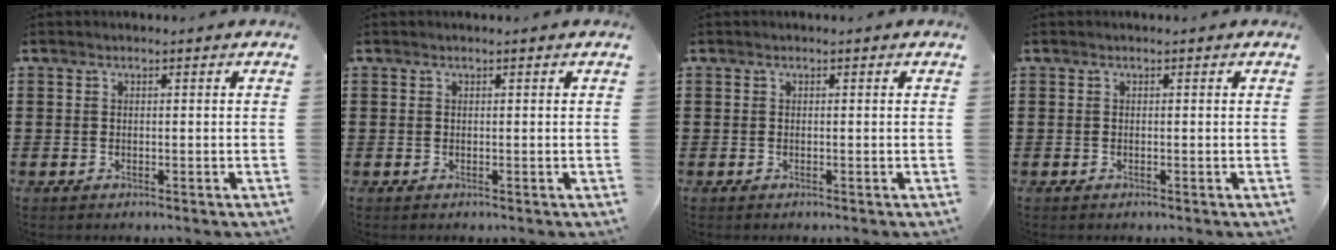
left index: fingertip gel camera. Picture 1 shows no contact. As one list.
[{"total": 0.0}, {"total": 0.0}, {"total": 0.0}]